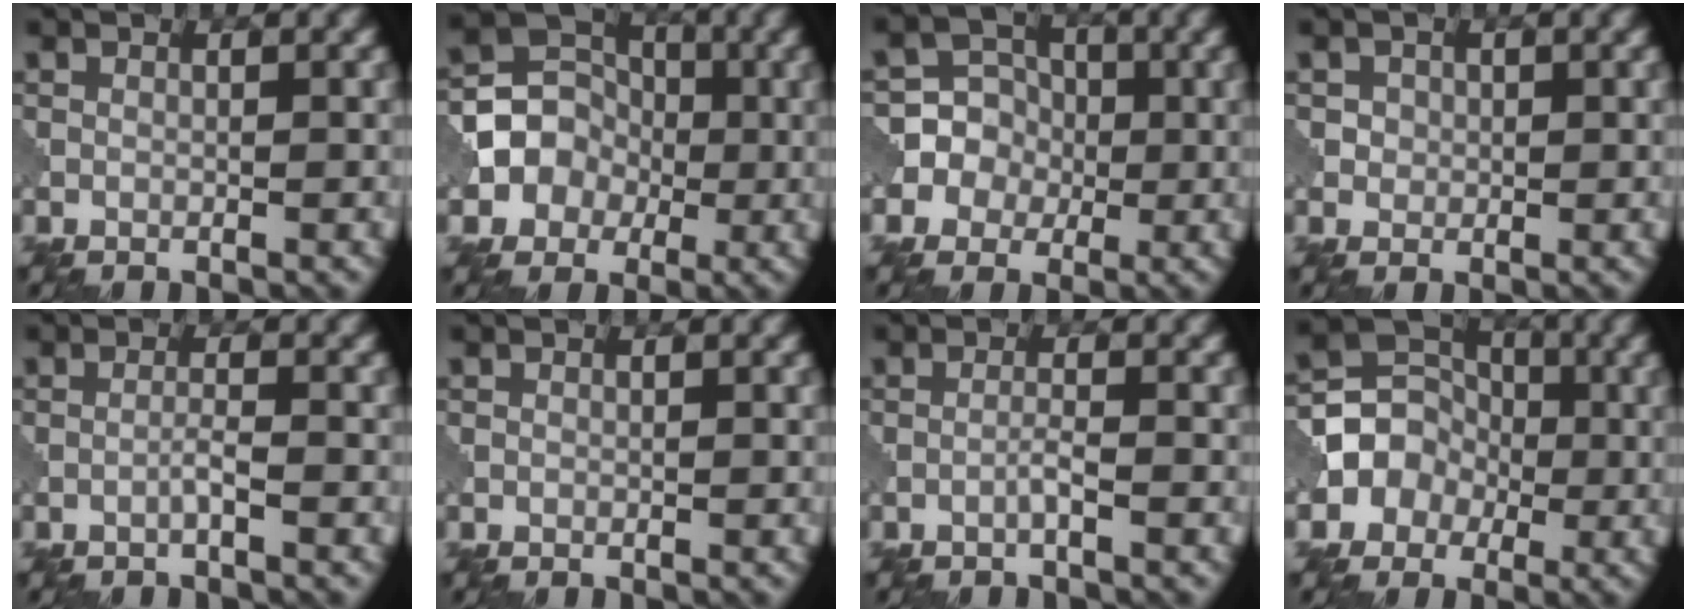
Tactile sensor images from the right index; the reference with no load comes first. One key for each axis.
{"total": 5.7, "fx": -1.0, "fy": 5.2, "fz": 2.2, "tx": -0.012, "ty": 0.006, "tz": -0.038}
{"total": 6.7, "fx": -0.7, "fy": 6.5, "fz": 1.7, "tx": -0.027, "ty": 0.033, "tz": -0.044}
{"total": 1.5, "fx": 0.4, "fy": 1.3, "fz": 0.3, "tx": -0.003, "ty": -0.003, "tz": 0.018}
{"total": 1.3, "fx": -0.6, "fy": 0.0, "fz": 1.1, "tx": -0.018, "ty": 0.008, "tz": -0.016}
{"total": 0.0}
{"total": 1.2, "fx": -0.6, "fy": 0.0, "fz": 1.1, "tx": -0.018, "ty": 0.008, "tz": -0.016}
{"total": 5.1, "fx": -1.0, "fy": 4.6, "fz": 1.9, "tx": -0.008, "ty": 0.009, "tz": -0.036}